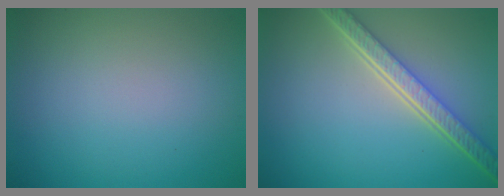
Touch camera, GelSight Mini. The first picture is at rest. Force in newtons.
{"total": 5.6, "press": 4.0, "slide": 3.9}